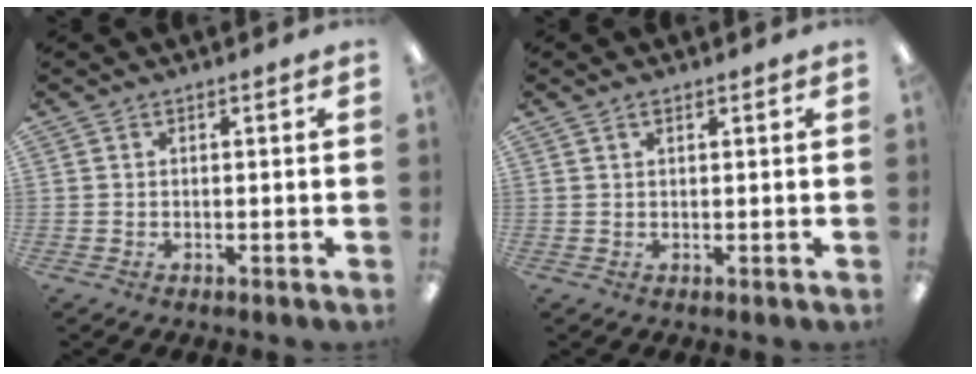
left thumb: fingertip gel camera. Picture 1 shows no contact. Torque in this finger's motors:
{"motor_torque": [-0.17, -0.33, -0.13, -0.16, 0.02]}